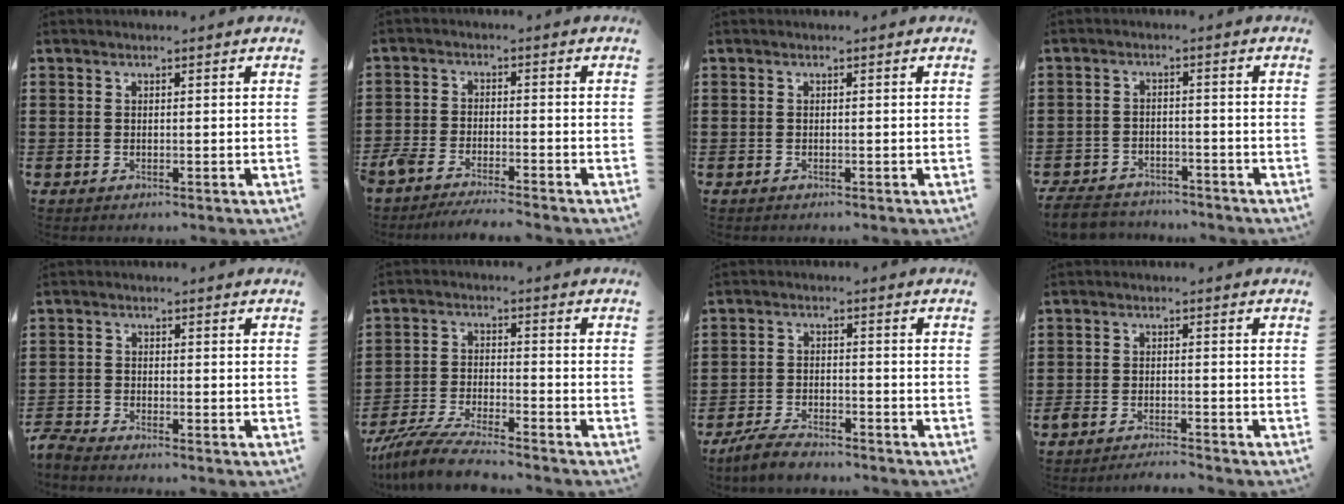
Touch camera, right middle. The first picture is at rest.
{"total": 4.1, "force": [-3.9, 0.4, 1.0], "torque": [-0.040, -0.008, -0.087]}
{"total": 0.0}
{"total": 4.2, "force": [-4.1, 1.0, 0.5], "torque": [-0.024, 0.000, -0.087]}
{"total": 2.2, "force": [-2.2, 0.1, 0.3], "torque": [-0.023, -0.005, -0.050]}
{"total": 7.1, "force": [-6.4, 0.5, 3.0], "torque": [-0.078, -0.012, -0.128]}
{"total": 4.2, "force": [-3.8, 0.9, 1.4], "torque": [-0.041, 0.001, -0.081]}
{"total": 2.6, "force": [-2.6, 0.2, 0.3], "torque": [-0.017, -0.004, -0.057]}